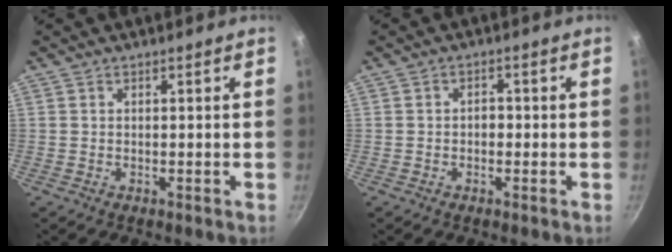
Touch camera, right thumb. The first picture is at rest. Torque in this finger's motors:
{"motor_torque": [-0.66, -0.09, 0.15, 0.38, 0.01]}